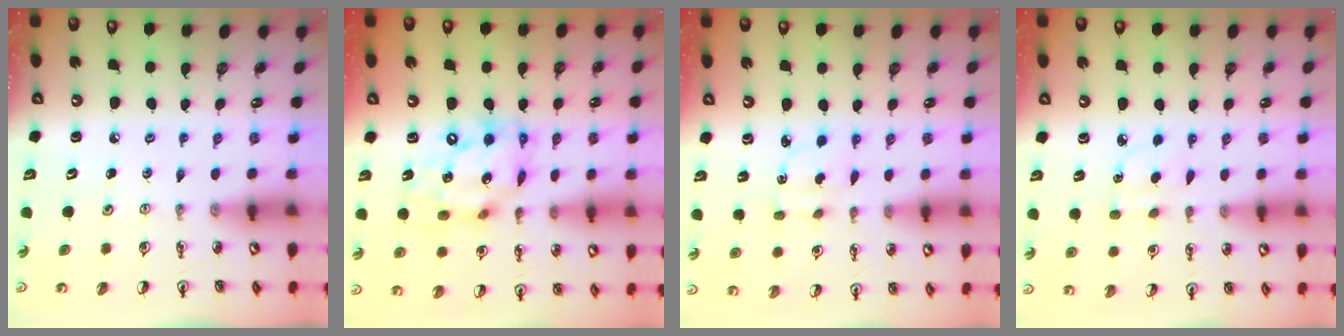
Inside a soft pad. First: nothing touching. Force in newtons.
{"total": 14.4, "press": 14.4, "slide": 1.0}
{"total": 2.5, "press": 2.4, "slide": 0.5}
{"total": 3.9, "press": 3.9, "slide": 0.5}